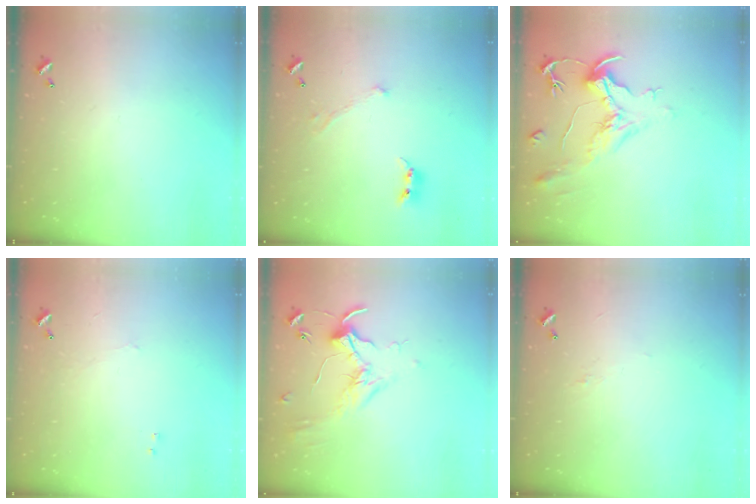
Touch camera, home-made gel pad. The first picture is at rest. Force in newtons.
{"total": 0.9, "press": 0.4, "slide": 0.8}
{"total": 2.2, "press": 1.7, "slide": 1.4}
{"total": 0.7, "press": 0.4, "slide": 0.5}
{"total": 1.8, "press": 1.8, "slide": 0.4}
{"total": 1.5, "press": 1.4, "slide": 0.5}